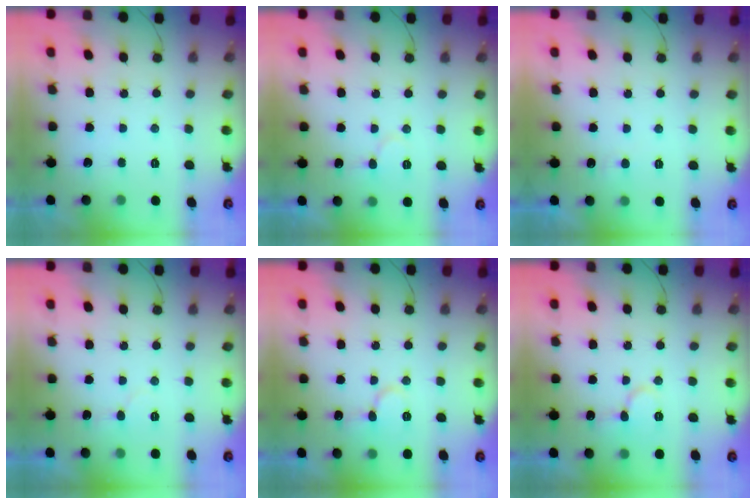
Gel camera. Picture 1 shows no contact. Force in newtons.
{"total": 6.8, "press": 6.8, "slide": 0.5}
{"total": 4.3, "press": 4.3, "slide": 0.5}
{"total": 5.0, "press": 4.9, "slide": 0.5}
{"total": 9.6, "press": 9.5, "slide": 1.3}
{"total": 9.6, "press": 9.5, "slide": 1.3}